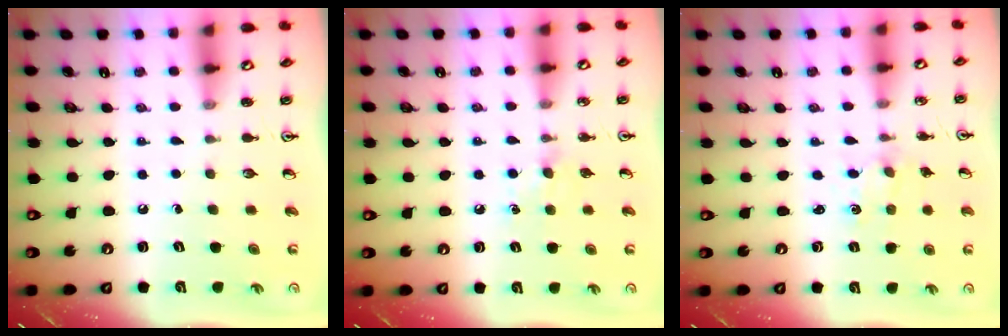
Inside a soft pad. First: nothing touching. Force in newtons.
{"total": 4.1, "press": 4.0, "slide": 0.6}
{"total": 1.1, "press": 1.1, "slide": 0.4}